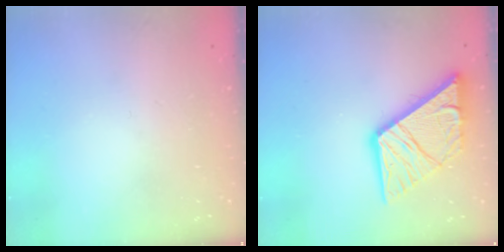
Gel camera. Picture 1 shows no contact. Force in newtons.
{"total": 17.9, "press": 17.8, "slide": 2.1}